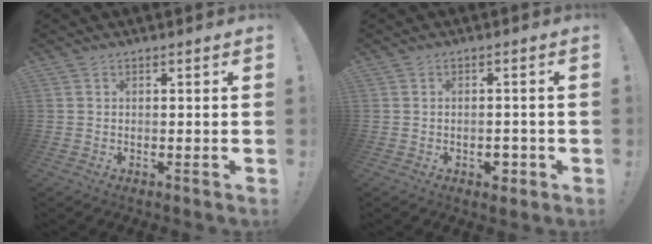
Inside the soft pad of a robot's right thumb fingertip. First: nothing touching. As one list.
[{"total": 3.4, "force": [-1.4, 2.2, 2.1], "torque": [-0.020, 0.003, -0.023]}]